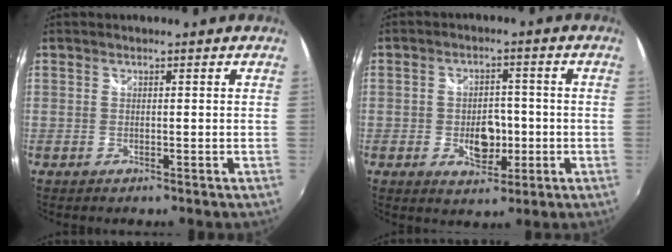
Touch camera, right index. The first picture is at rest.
{"total": 6.5, "force": [-1.6, 4.1, 4.7], "torque": [-0.080, -0.002, -0.020]}